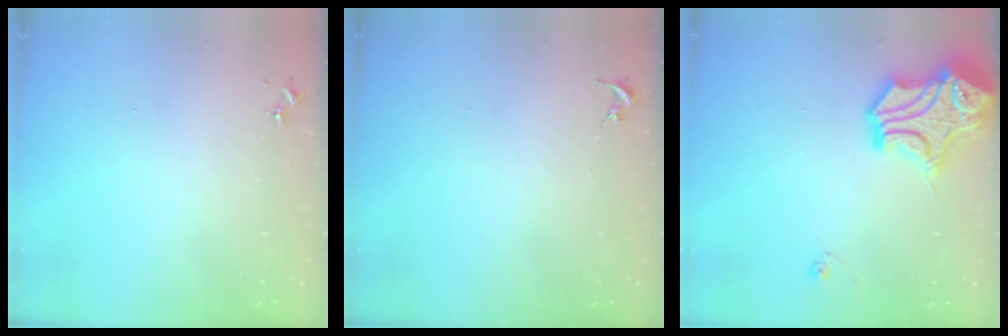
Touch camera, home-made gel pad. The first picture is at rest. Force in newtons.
{"total": 0.0}
{"total": 17.1, "press": 16.9, "slide": 2.2}